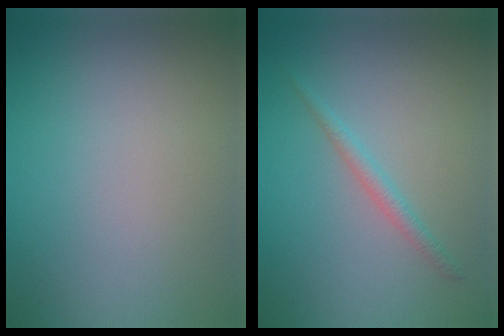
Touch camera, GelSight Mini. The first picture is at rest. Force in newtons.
{"total": 1.4, "press": 1.4, "slide": 0.1}